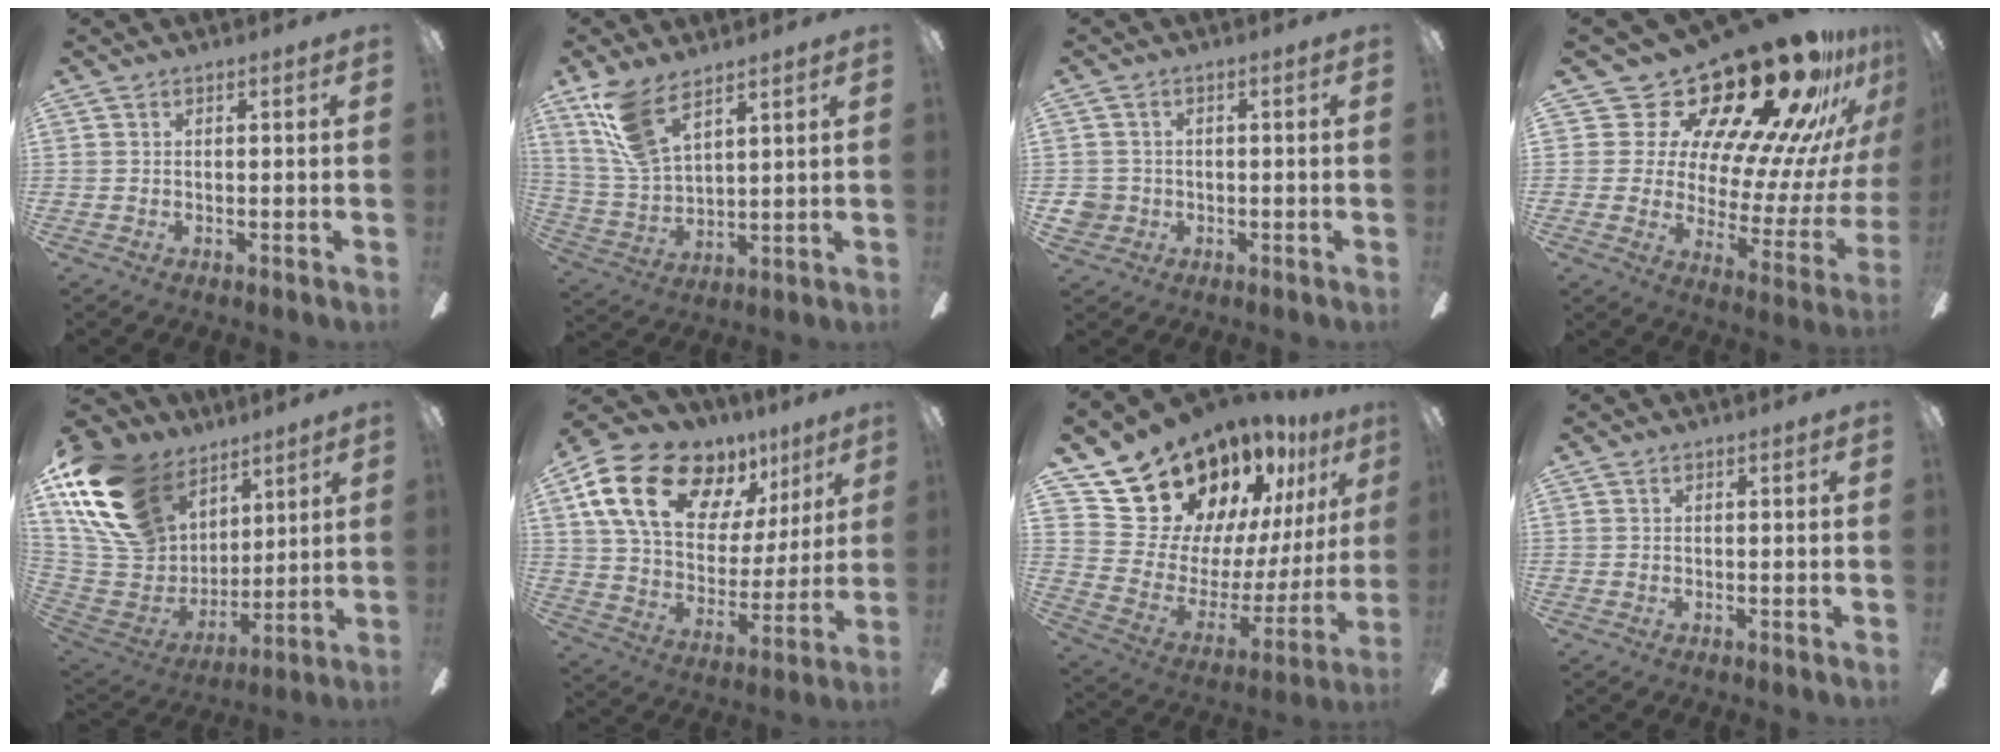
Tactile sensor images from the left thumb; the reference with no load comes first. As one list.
[{"total": 12.5, "force": [8.7, 5.0, 7.5], "torque": [-0.174, -0.023, 0.166]}, {"total": 4.1, "force": [-0.6, 3.9, 0.8], "torque": [-0.019, 0.006, -0.012]}, {"total": 28.7, "force": [21.9, 11.6, 14.5], "torque": [-0.194, -0.185, 0.388]}, {"total": 22.5, "force": [12.0, 15.4, 11.2], "torque": [-0.266, -0.050, 0.231]}, {"total": 21.5, "force": [12.5, 12.3, 12.5], "torque": [-0.213, -0.061, 0.230]}, {"total": 21.0, "force": [18.1, 9.7, 4.4], "torque": [-0.089, -0.145, 0.349]}, {"total": 0.0}]